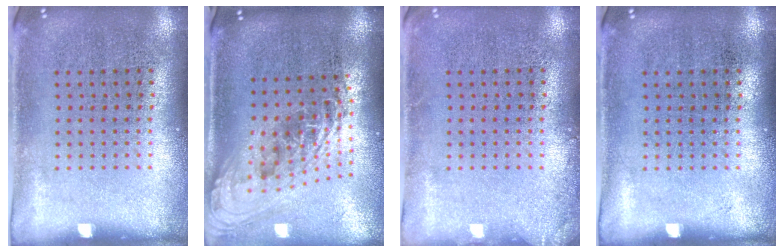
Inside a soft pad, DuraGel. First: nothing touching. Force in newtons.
{"total": 2.2, "press": 1.6, "slide": 1.5}
{"total": 1.1, "press": 1.0, "slide": 0.2}
{"total": 0.0}